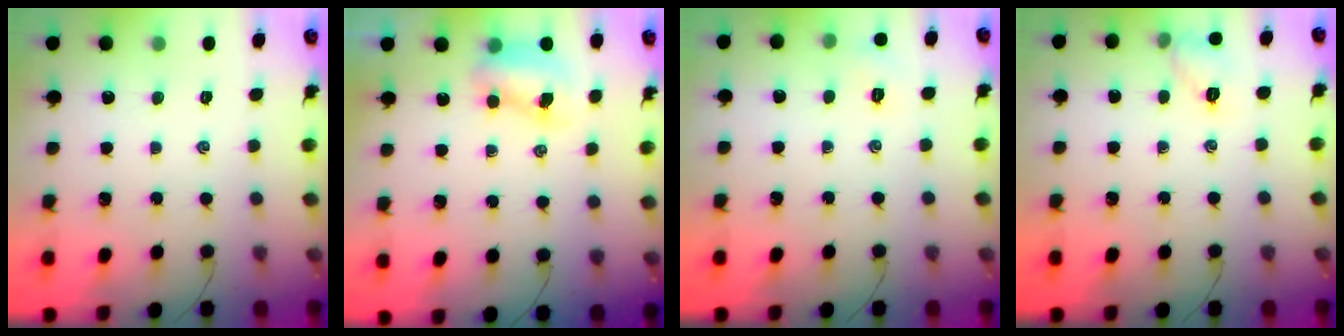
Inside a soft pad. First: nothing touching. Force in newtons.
{"total": 7.6, "press": 7.5, "slide": 1.0}
{"total": 5.2, "press": 5.0, "slide": 1.3}
{"total": 6.9, "press": 6.7, "slide": 1.6}